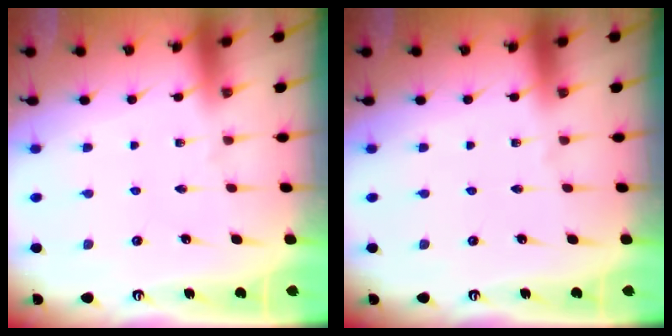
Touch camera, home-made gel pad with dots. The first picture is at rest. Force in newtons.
{"total": 0.0}